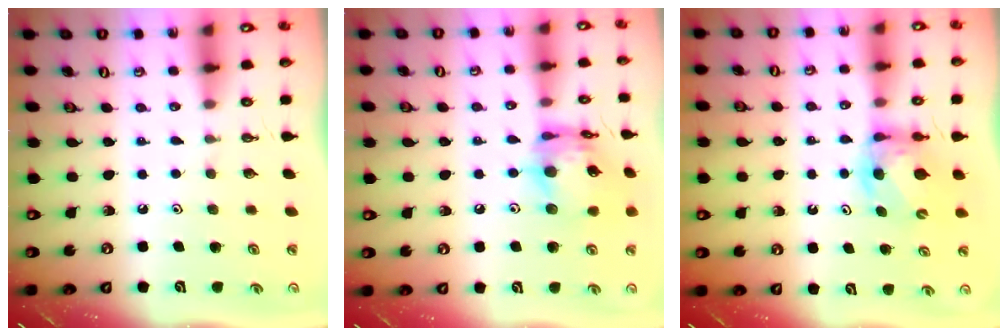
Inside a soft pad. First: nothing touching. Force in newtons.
{"total": 15.0, "press": 15.0, "slide": 1.4}
{"total": 6.1, "press": 6.1, "slide": 0.3}